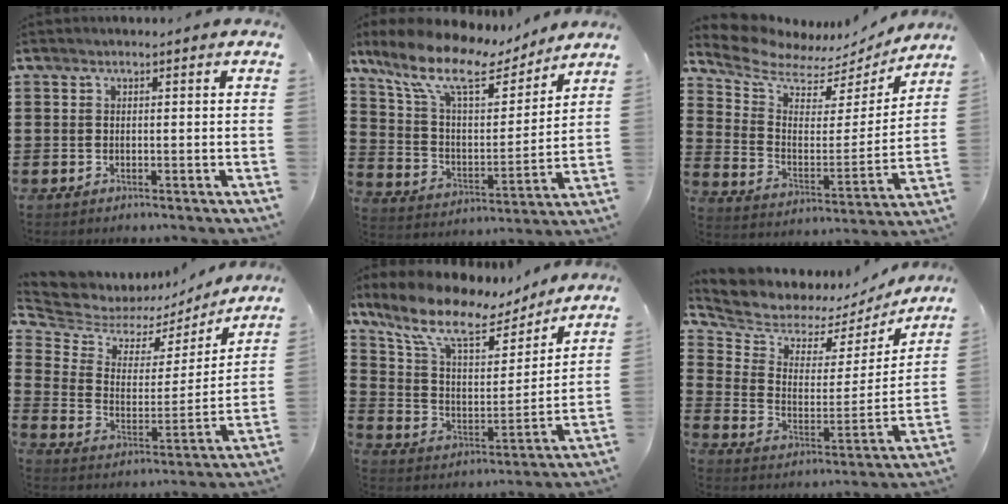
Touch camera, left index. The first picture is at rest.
{"total": 12.4, "force": [9.3, 3.7, 7.2], "torque": [-0.175, -0.046, 0.160]}
{"total": 6.7, "force": [6.0, 2.5, 1.5], "torque": [-0.071, -0.047, 0.103]}
{"total": 5.8, "force": [5.3, 2.4, 0.5], "torque": [-0.051, -0.039, 0.089]}
{"total": 11.2, "force": [8.4, 3.6, 6.5], "torque": [-0.160, -0.041, 0.142]}
{"total": 5.6, "force": [5.2, 2.2, 0.3], "torque": [-0.048, -0.041, 0.087]}